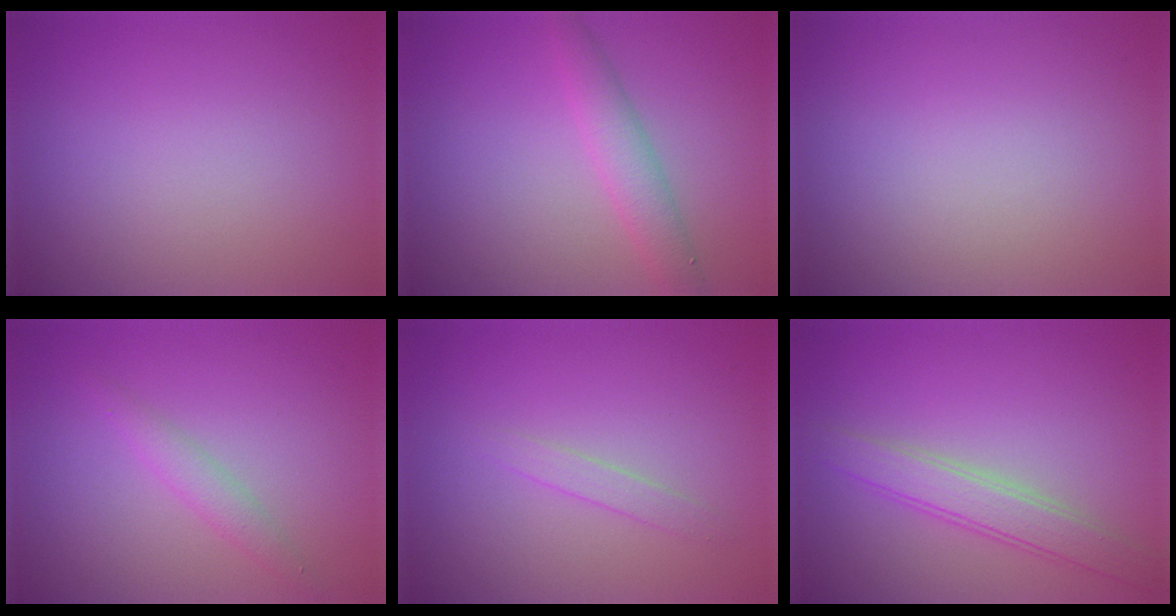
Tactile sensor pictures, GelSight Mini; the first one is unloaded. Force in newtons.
{"total": 2.8, "press": 2.8, "slide": 0.2}
{"total": 0.0}
{"total": 1.7, "press": 1.7, "slide": 0.1}
{"total": 1.1, "press": 1.1, "slide": 0.1}
{"total": 3.3, "press": 3.3, "slide": 0.2}